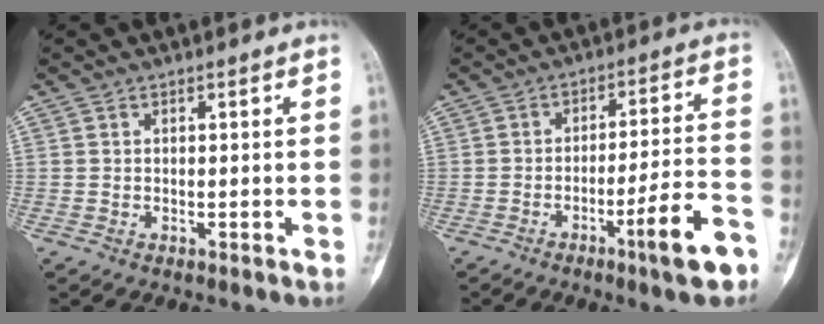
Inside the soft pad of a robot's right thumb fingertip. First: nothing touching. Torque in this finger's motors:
{"motor_torque": [1.47, 0.24, 0.57, -0.60, 0.28]}